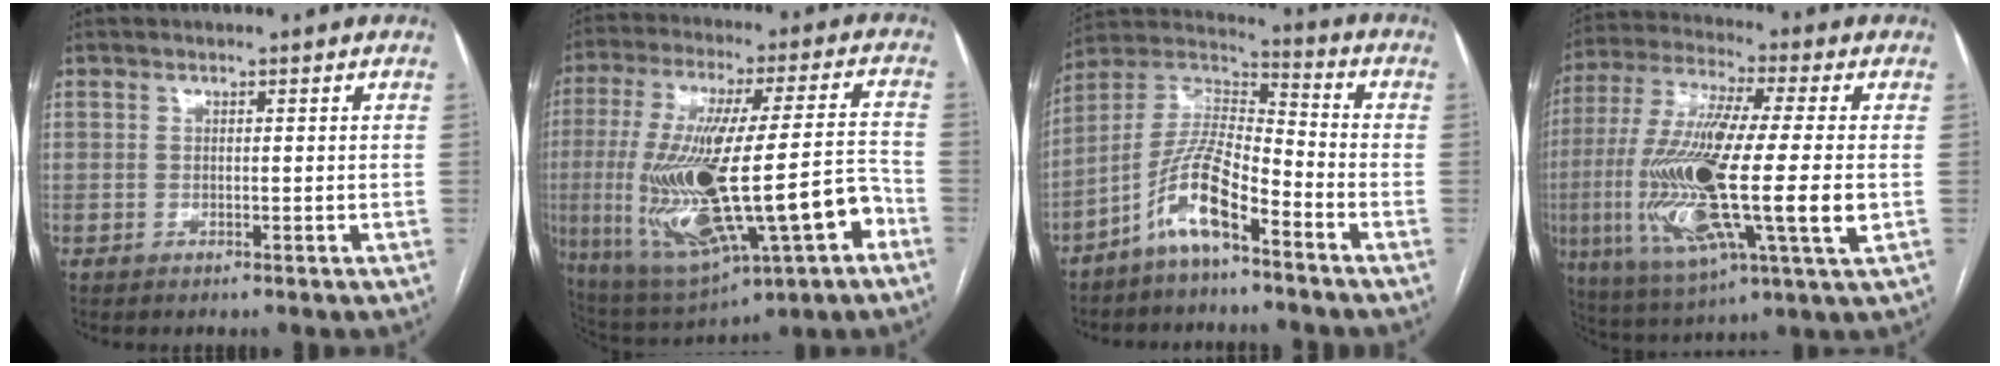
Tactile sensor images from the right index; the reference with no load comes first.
{"total": 24.2, "force": [-6.0, 5.5, 22.8], "torque": [-0.437, 0.001, -0.071]}
{"total": 10.7, "force": [-6.4, 2.4, 8.2], "torque": [-0.175, 0.015, -0.125]}
{"total": 22.3, "force": [-2.5, 2.8, 21.9], "torque": [-0.453, -0.020, -0.043]}